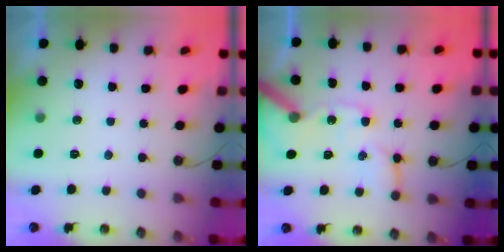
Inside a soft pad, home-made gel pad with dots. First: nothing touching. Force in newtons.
{"total": 13.9, "press": 13.8, "slide": 1.9}